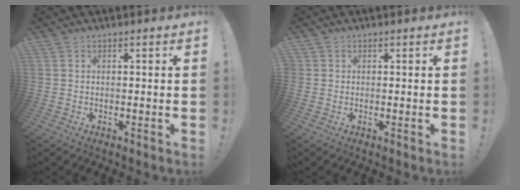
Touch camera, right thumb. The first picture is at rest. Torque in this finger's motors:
{"motor_torque": [0.01, 0.17, -0.11, 0.04, -0.01]}